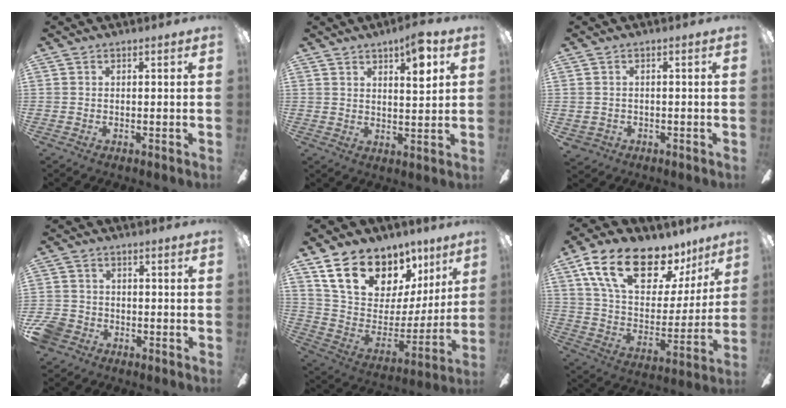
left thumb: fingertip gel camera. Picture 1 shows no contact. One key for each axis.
{"total": 8.0, "fx": 5.0, "fy": 2.1, "fz": 5.8, "tx": -0.082, "ty": -0.024, "tz": 0.079}
{"total": 1.4, "fx": -0.1, "fy": 1.4, "fz": 0.3, "tx": -0.008, "ty": 0.002, "tz": -0.005}
{"total": 5.6, "fx": -2.9, "fy": 4.4, "fz": 1.8, "tx": -0.056, "ty": 0.017, "tz": -0.057}
{"total": 19.0, "fx": 12.7, "fy": 11.3, "fz": 8.6, "tx": -0.153, "ty": -0.077, "tz": 0.240}
{"total": 21.2, "fx": 13.9, "fy": 10.3, "fz": 12.3, "tx": -0.214, "ty": -0.076, "tz": 0.245}